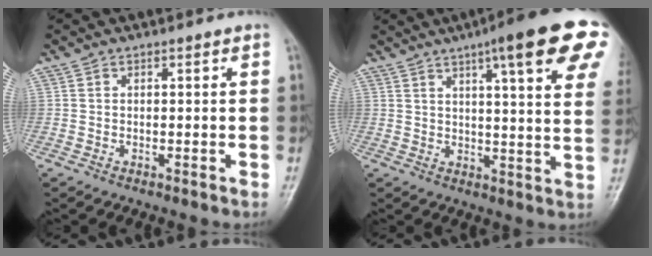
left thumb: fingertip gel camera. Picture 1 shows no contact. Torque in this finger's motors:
{"motor_torque": [2.74, 1.98, 2.01, -0.76, 0.30]}